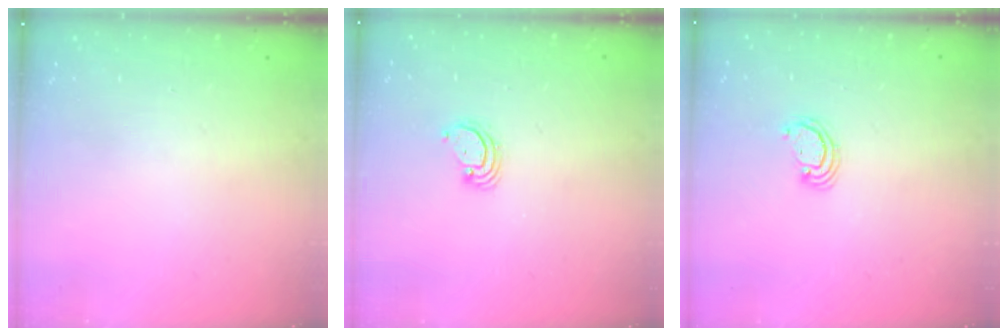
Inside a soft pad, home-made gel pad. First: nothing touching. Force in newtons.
{"total": 2.9, "press": 2.9, "slide": 0.3}
{"total": 2.6, "press": 2.5, "slide": 0.2}